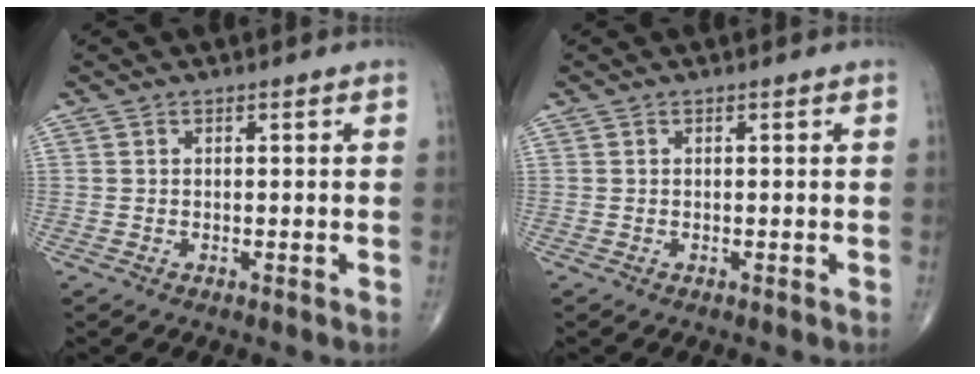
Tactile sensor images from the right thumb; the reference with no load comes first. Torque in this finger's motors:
{"motor_torque": [0.01, 0.01, -0.04, 0.03, 0.00]}